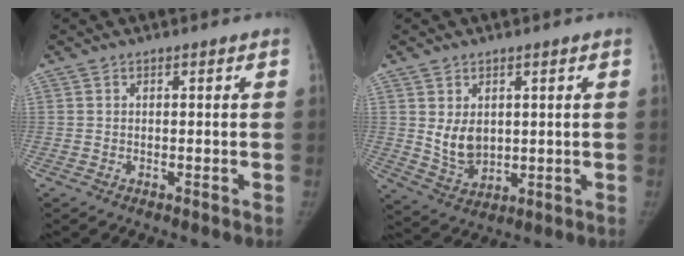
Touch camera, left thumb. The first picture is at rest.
{"total": 6.5, "force": [1.3, 4.7, 4.3], "torque": [-0.057, -0.020, 0.042]}